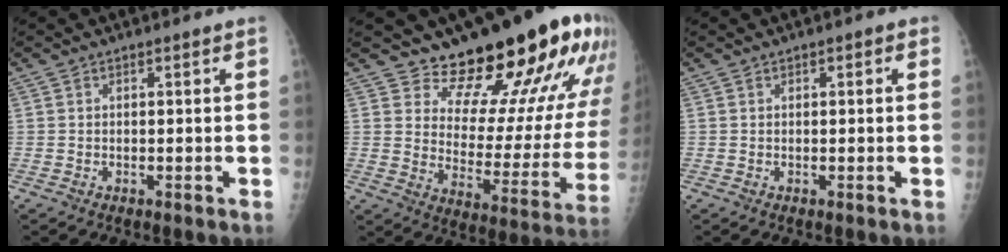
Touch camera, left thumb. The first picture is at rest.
{"total": 20.9, "force": [16.6, 6.9, 10.7], "torque": [-0.098, -0.135, 0.226]}
{"total": 1.3, "force": [0.5, 0.6, 1.0], "torque": [-0.009, 0.002, 0.004]}